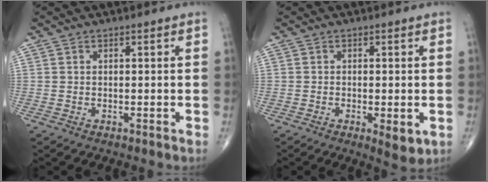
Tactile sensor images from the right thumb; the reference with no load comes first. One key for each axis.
{"total": 3.9, "fx": -1.0, "fy": 1.4, "fz": 3.5, "tx": -0.049, "ty": -0.010, "tz": -0.014}